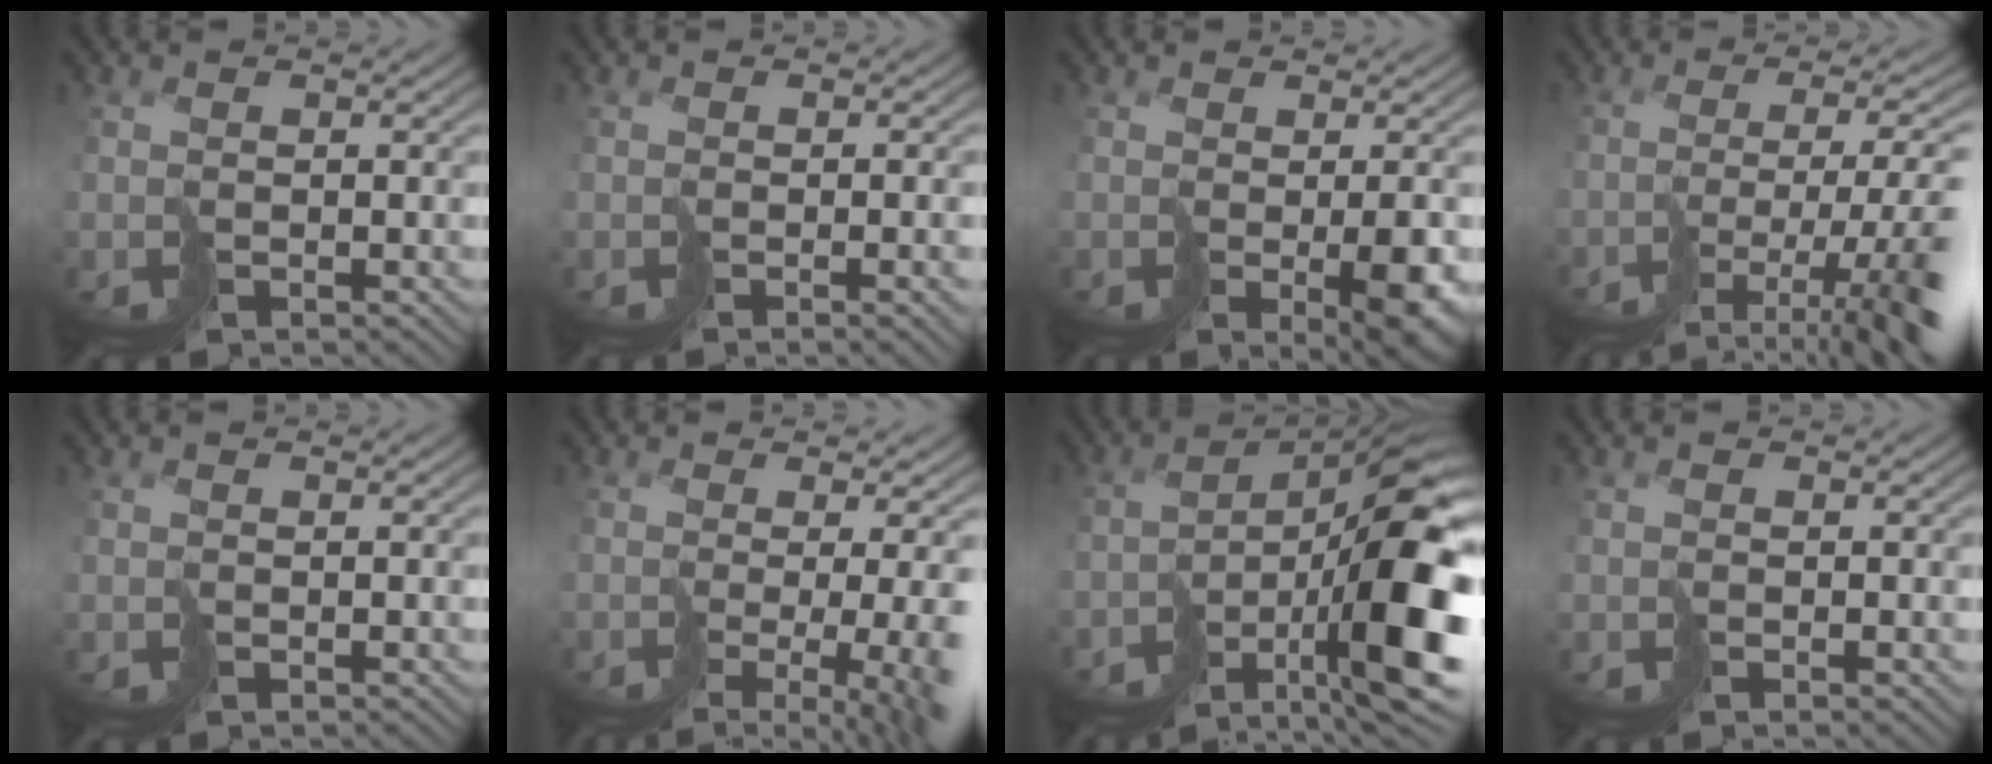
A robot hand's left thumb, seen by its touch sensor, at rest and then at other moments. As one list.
[{"total": 2.6, "force": [-0.7, 0.4, 2.5], "torque": [-0.037, -0.002, -0.013]}, {"total": 6.0, "force": [-1.2, 1.7, 5.6], "torque": [-0.078, -0.011, -0.012]}, {"total": 12.7, "force": [-5.8, 3.3, 10.8], "torque": [-0.169, -0.013, -0.089]}, {"total": 0.0}, {"total": 11.8, "force": [-3.5, 3.9, 10.5], "torque": [-0.138, -0.029, -0.030]}, {"total": 16.9, "force": [-6.5, 6.8, 14.0], "torque": [-0.214, -0.018, -0.110]}, {"total": 0.7, "force": [-0.2, 0.1, 0.7], "torque": [-0.012, -0.002, -0.005]}]